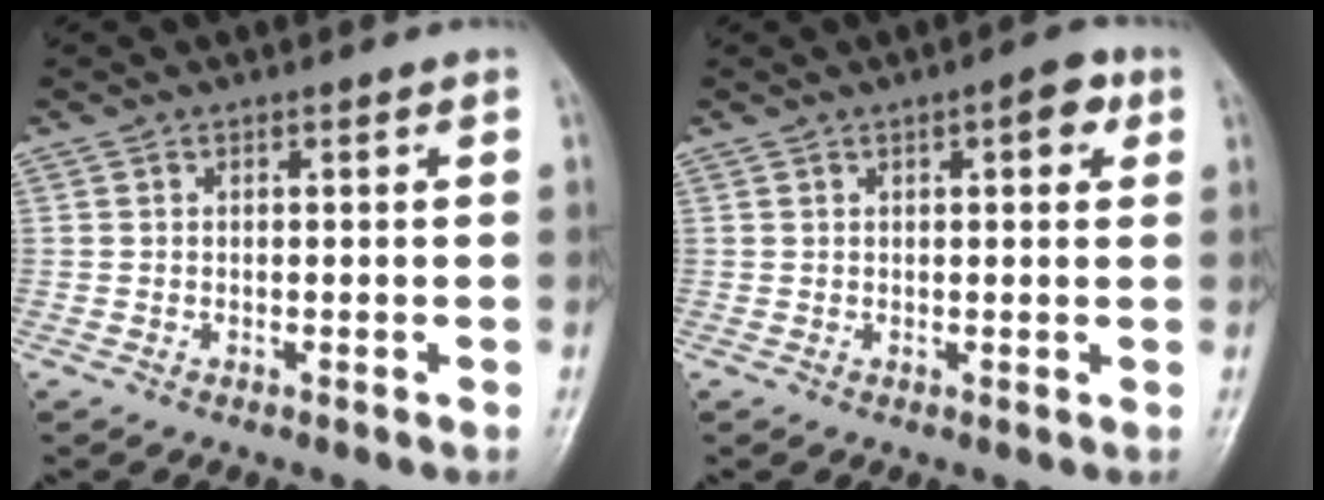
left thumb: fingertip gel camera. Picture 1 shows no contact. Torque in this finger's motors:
{"motor_torque": [-0.12, 0.00, 0.22, 0.20, 0.09]}